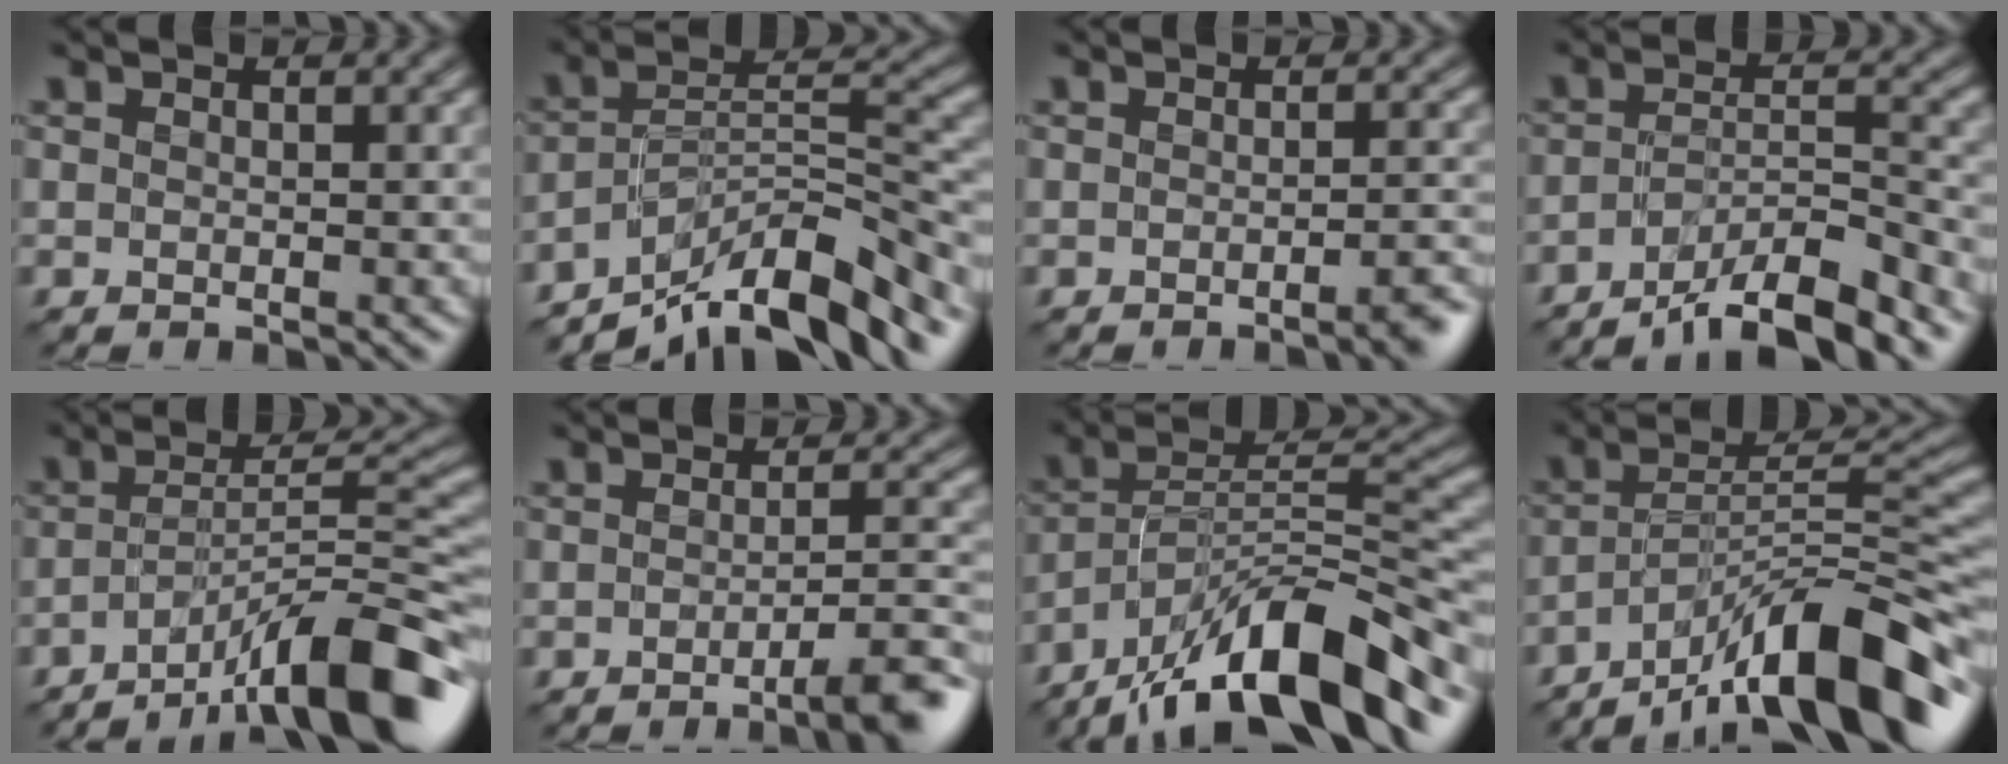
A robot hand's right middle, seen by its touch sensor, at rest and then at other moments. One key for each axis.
{"total": 11.1, "fx": -8.4, "fy": 2.9, "fz": 6.7, "tx": -0.099, "ty": 0.014, "tz": -0.156}
{"total": 2.8, "fx": -1.4, "fy": 0.6, "fz": 2.3, "tx": -0.022, "ty": 0.002, "tz": -0.030}
{"total": 7.9, "fx": -5.8, "fy": 1.8, "fz": 5.1, "tx": -0.076, "ty": 0.003, "tz": -0.098}
{"total": 11.1, "fx": -6.7, "fy": 2.3, "fz": 8.5, "tx": -0.115, "ty": 0.018, "tz": -0.112}
{"total": 5.5, "fx": -2.9, "fy": 1.0, "fz": 4.6, "tx": -0.052, "ty": 0.006, "tz": -0.047}
{"total": 13.9, "fx": -10.3, "fy": 3.7, "fz": 8.6, "tx": -0.135, "ty": 0.025, "tz": -0.186}
{"total": 13.0, "fx": -9.0, "fy": 3.0, "fz": 8.9, "tx": -0.127, "ty": 0.022, "tz": -0.160}